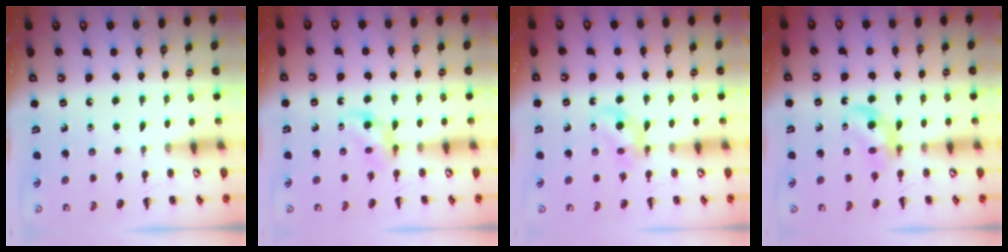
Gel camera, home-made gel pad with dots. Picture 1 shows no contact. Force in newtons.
{"total": 3.4, "press": 3.1, "slide": 1.5}
{"total": 4.7, "press": 4.5, "slide": 1.3}
{"total": 4.2, "press": 4.0, "slide": 1.2}